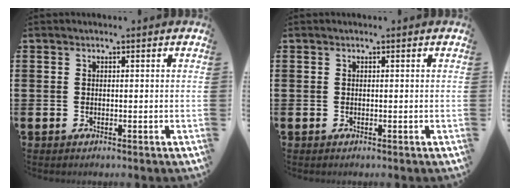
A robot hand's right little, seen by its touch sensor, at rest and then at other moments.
{"total": 0.0}